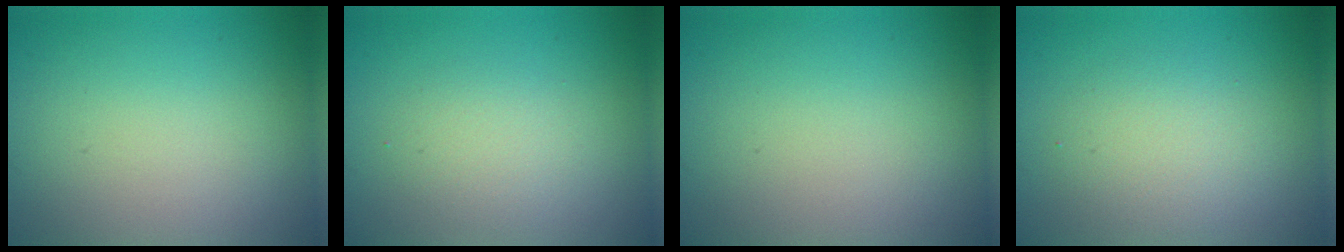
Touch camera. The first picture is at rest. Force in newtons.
{"total": 2.2, "press": 2.1, "slide": 0.2}
{"total": 0.0}
{"total": 3.0, "press": 3.0, "slide": 0.2}